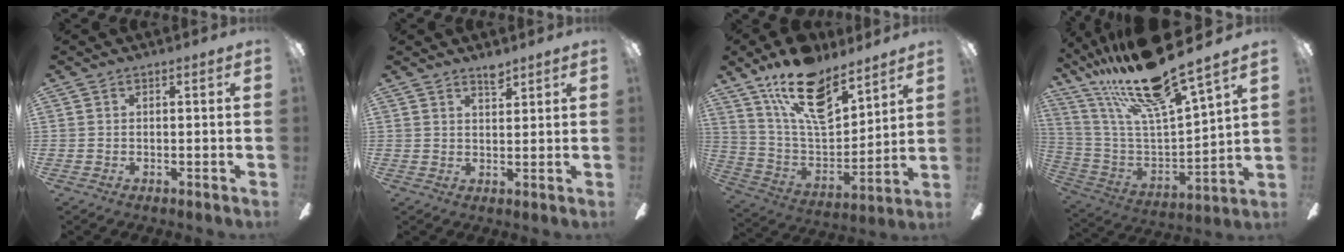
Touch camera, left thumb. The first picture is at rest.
{"total": 2.9, "force": [2.6, 0.7, 1.2], "torque": [-0.011, -0.013, 0.043]}
{"total": 20.1, "force": [13.6, 9.0, 11.7], "torque": [-0.203, -0.080, 0.243]}
{"total": 21.4, "force": [17.1, 3.0, 12.4], "torque": [-0.237, -0.110, 0.282]}